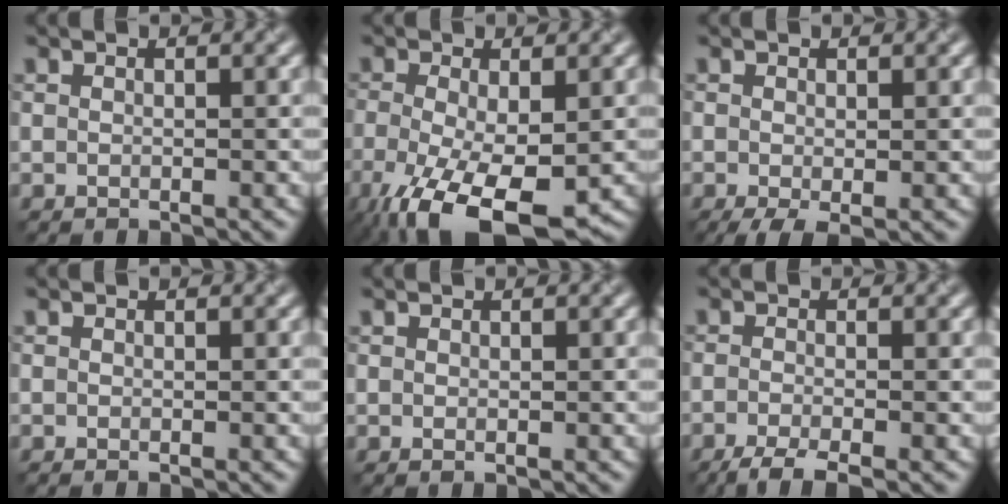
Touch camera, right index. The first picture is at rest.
{"total": 9.1, "force": [-4.2, 3.6, 7.3], "torque": [-0.150, -0.028, -0.064]}
{"total": 2.2, "force": [-0.8, 0.7, 1.9], "torque": [-0.040, -0.009, -0.015]}
{"total": 0.0}
{"total": 0.0}
{"total": 3.4, "force": [-2.3, 0.7, 2.4], "torque": [-0.044, -0.007, -0.053]}